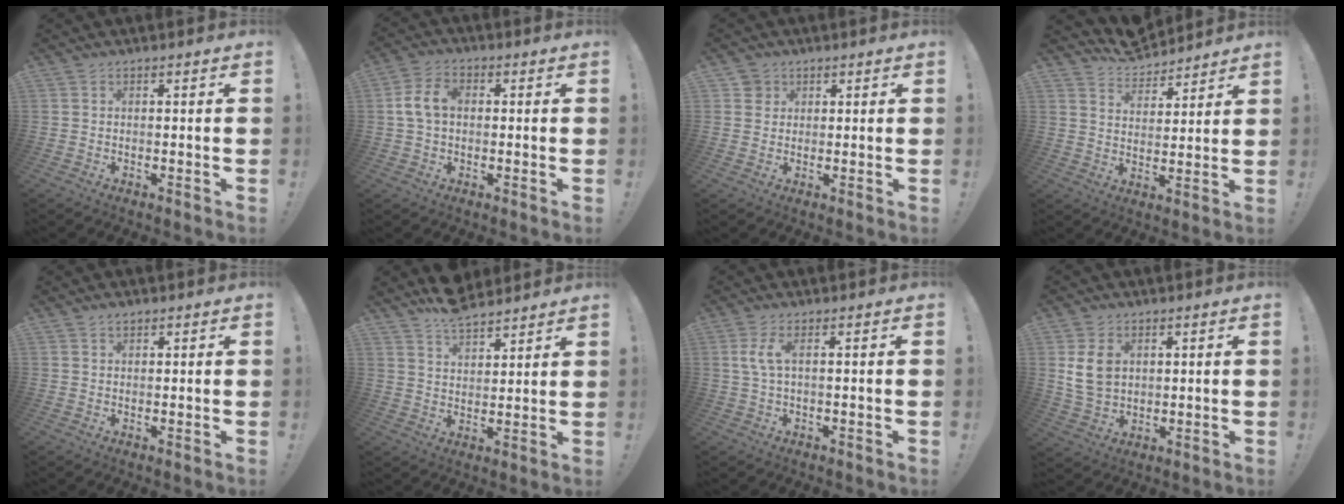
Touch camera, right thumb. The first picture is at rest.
{"total": 8.0, "force": [0.6, 5.4, 5.9], "torque": [-0.115, 0.015, 0.014]}
{"total": 3.2, "force": [1.7, 2.6, 0.3], "torque": [-0.004, -0.005, 0.031]}
{"total": 7.8, "force": [7.1, 3.1, 0.8], "torque": [-0.032, -0.056, 0.136]}
{"total": 1.4, "force": [1.1, 0.6, 0.5], "torque": [-0.008, -0.004, 0.021]}
{"total": 8.5, "force": [7.5, 3.2, 2.4], "torque": [-0.046, -0.049, 0.142]}
{"total": 4.4, "force": [1.2, 1.0, 4.1], "torque": [-0.081, -0.008, 0.018]}
{"total": 8.3, "force": [2.4, 6.2, 4.9], "torque": [-0.095, 0.003, 0.048]}